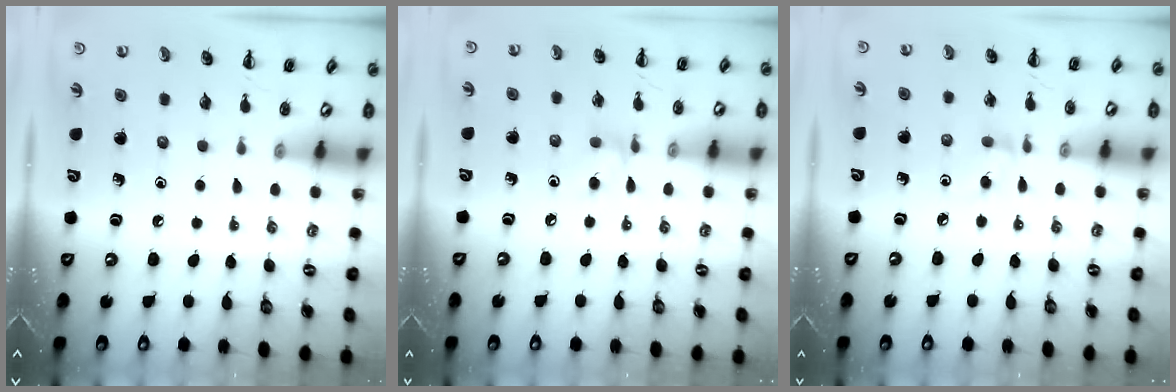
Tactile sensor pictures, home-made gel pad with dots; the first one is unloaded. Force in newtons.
{"total": 5.3, "press": 5.1, "slide": 1.4}
{"total": 5.4, "press": 5.1, "slide": 1.9}